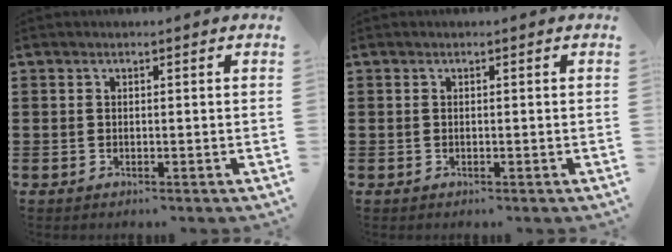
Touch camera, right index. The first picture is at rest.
{"total": 0.0}